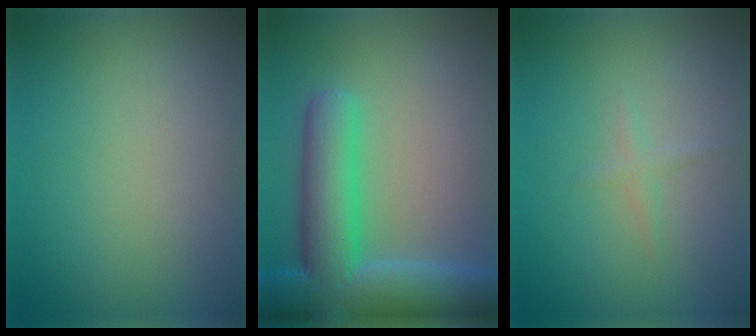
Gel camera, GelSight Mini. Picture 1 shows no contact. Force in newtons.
{"total": 9.6, "press": 9.6, "slide": 0.7}
{"total": 0.8, "press": 0.8, "slide": 0.1}